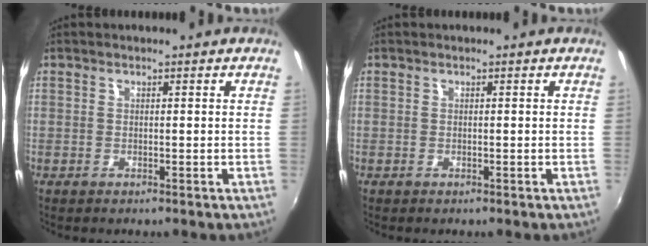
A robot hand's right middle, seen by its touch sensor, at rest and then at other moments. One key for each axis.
{"total": 0.6, "fx": 0.6, "fy": -0.2, "fz": -0.1, "tx": 0.002, "ty": -0.001, "tz": 0.007}